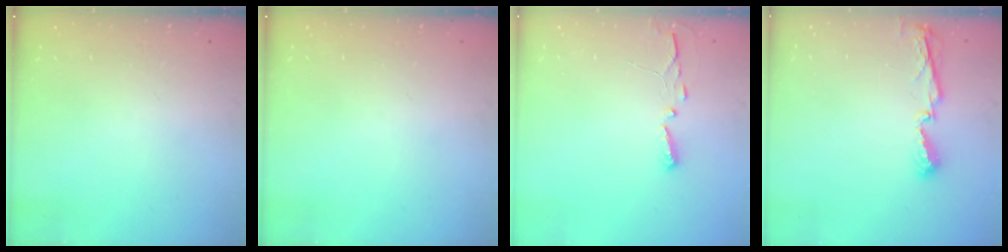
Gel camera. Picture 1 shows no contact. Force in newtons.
{"total": 0.0}
{"total": 2.9, "press": 2.9, "slide": 0.4}
{"total": 5.1, "press": 5.1, "slide": 0.4}